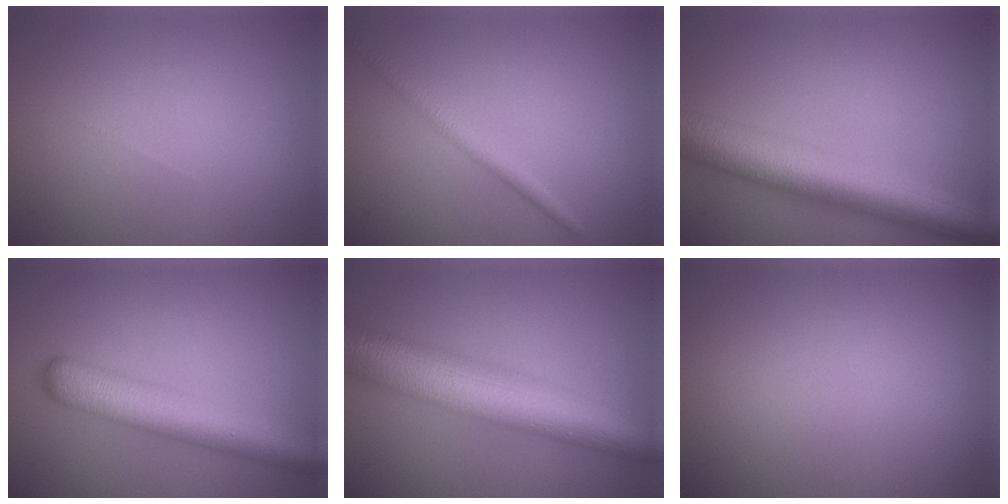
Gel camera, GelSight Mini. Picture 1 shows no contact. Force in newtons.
{"total": 2.0, "press": 2.0, "slide": 0.0}
{"total": 8.8, "press": 8.8, "slide": 0.2}
{"total": 6.3, "press": 6.3, "slide": 0.2}
{"total": 10.9, "press": 10.9, "slide": 0.1}
{"total": 0.0}